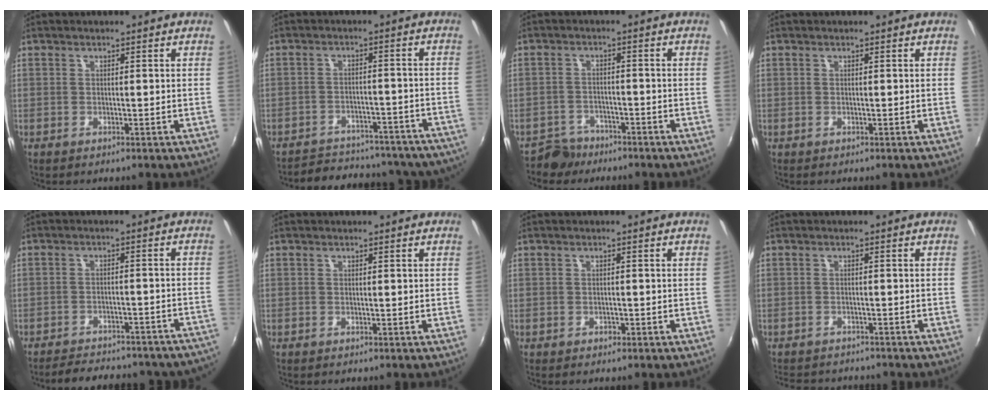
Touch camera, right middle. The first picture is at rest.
{"total": 20.8, "force": [-18.5, 6.8, 6.8], "torque": [-0.127, 0.020, -0.211]}
{"total": 4.9, "force": [-4.0, 2.8, 0.3], "torque": [-0.021, 0.007, -0.073]}
{"total": 0.0}
{"total": 19.9, "force": [-17.8, 5.8, 6.8], "torque": [-0.123, 0.012, -0.205]}
{"total": 0.0}
{"total": 1.0, "force": [-0.7, 0.7, 0.2], "torque": [-0.003, -0.001, -0.009]}
{"total": 6.9, "force": [-6.3, 2.1, 1.9], "torque": [-0.052, -0.013, -0.097]}